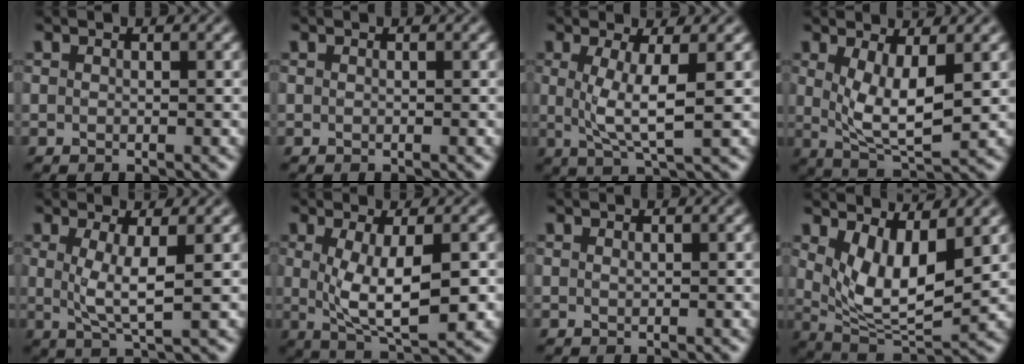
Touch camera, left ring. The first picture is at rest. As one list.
[{"total": 0.0}, {"total": 4.5, "force": [0.5, 0.9, 4.4], "torque": [-0.087, -0.007, 0.011]}, {"total": 5.4, "force": [0.9, 1.9, 5.0], "torque": [-0.099, -0.015, 0.023]}, {"total": 3.8, "force": [0.5, 0.7, 3.7], "torque": [-0.071, -0.008, 0.013]}, {"total": 6.4, "force": [0.1, 2.0, 6.1], "torque": [-0.112, -0.010, 0.007]}, {"total": 0.0}, {"total": 6.2, "force": [2.0, 2.6, 5.3], "torque": [-0.107, -0.023, 0.045]}]